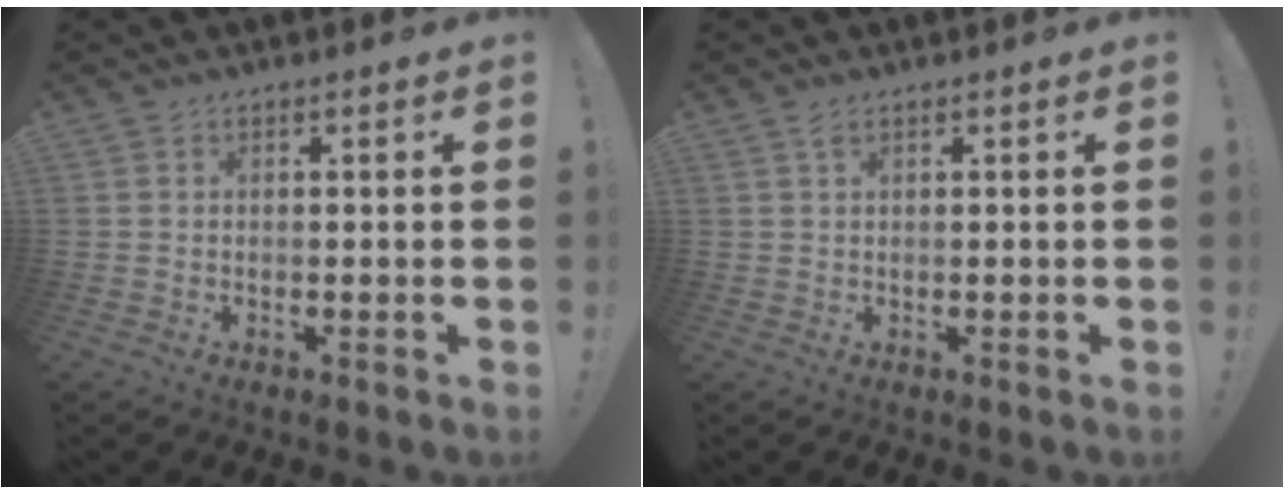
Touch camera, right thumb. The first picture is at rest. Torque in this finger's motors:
{"motor_torque": [-0.10, 0.20, 0.25, 0.00, -0.03]}